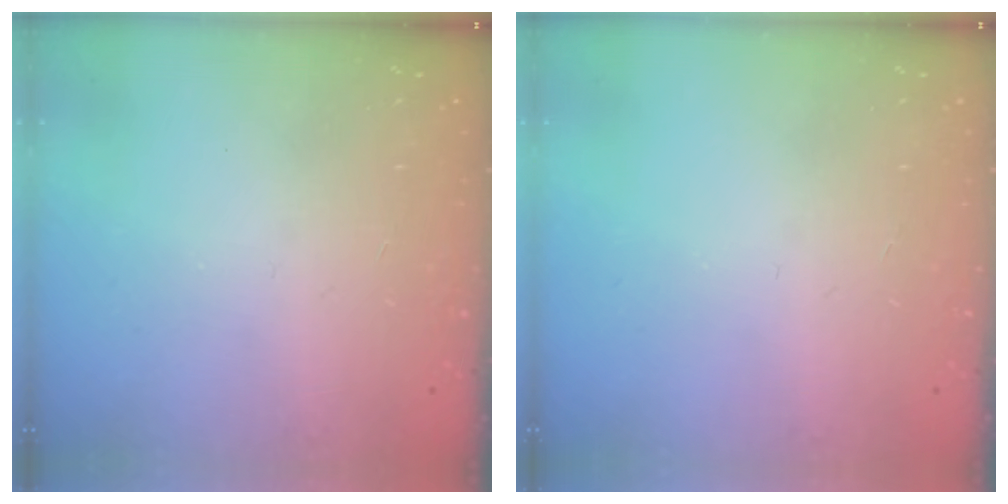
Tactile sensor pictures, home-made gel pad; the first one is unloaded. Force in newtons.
{"total": 0.0}